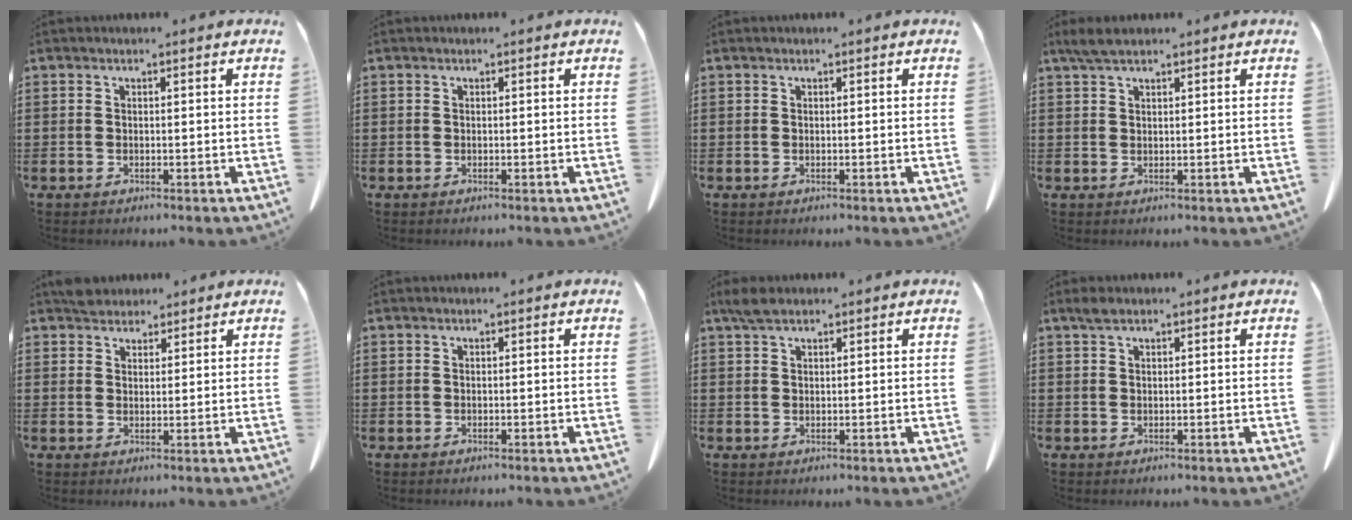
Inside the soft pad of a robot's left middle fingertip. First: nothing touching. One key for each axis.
{"total": 0.0}
{"total": 0.0}
{"total": 2.9, "fx": 2.0, "fy": 0.7, "fz": 1.9, "tx": -0.043, "ty": 0.001, "tz": 0.039}
{"total": 2.9, "fx": 2.6, "fy": 1.1, "fz": 0.3, "tx": -0.006, "ty": 0.001, "tz": 0.051}
{"total": 0.0}
{"total": 2.2, "fx": 1.7, "fy": 0.8, "fz": 1.2, "tx": -0.029, "ty": 0.003, "tz": 0.032}
{"total": 1.3, "fx": 0.9, "fy": 0.6, "fz": 0.8, "tx": -0.020, "ty": 0.002, "tz": 0.018}